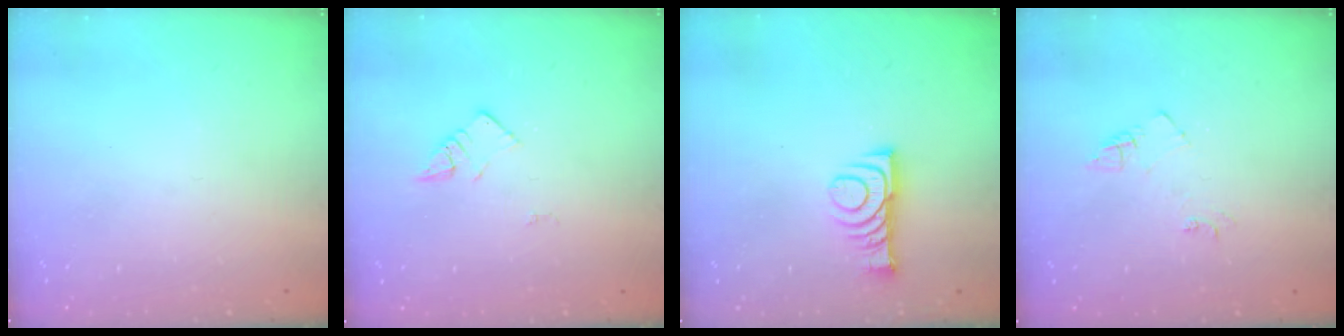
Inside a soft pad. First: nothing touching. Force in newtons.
{"total": 3.0, "press": 3.0, "slide": 0.4}
{"total": 9.4, "press": 9.4, "slide": 0.9}
{"total": 5.5, "press": 5.5, "slide": 0.6}